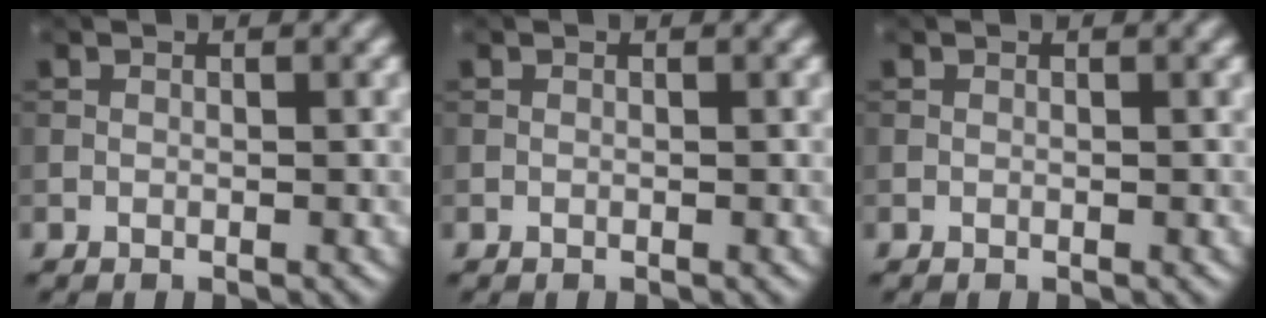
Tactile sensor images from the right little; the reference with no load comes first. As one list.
[{"total": 0.0}, {"total": 0.0}]